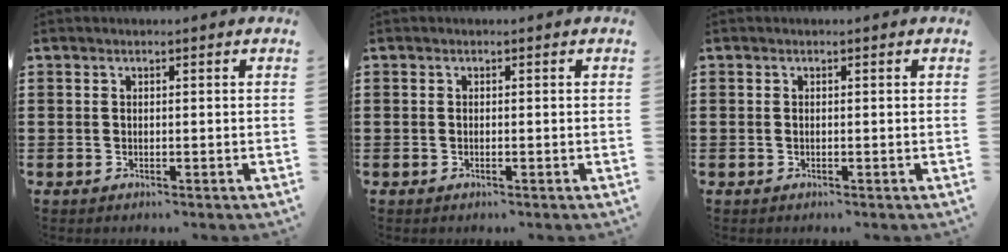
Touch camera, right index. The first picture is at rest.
{"total": 0.0}
{"total": 0.0}